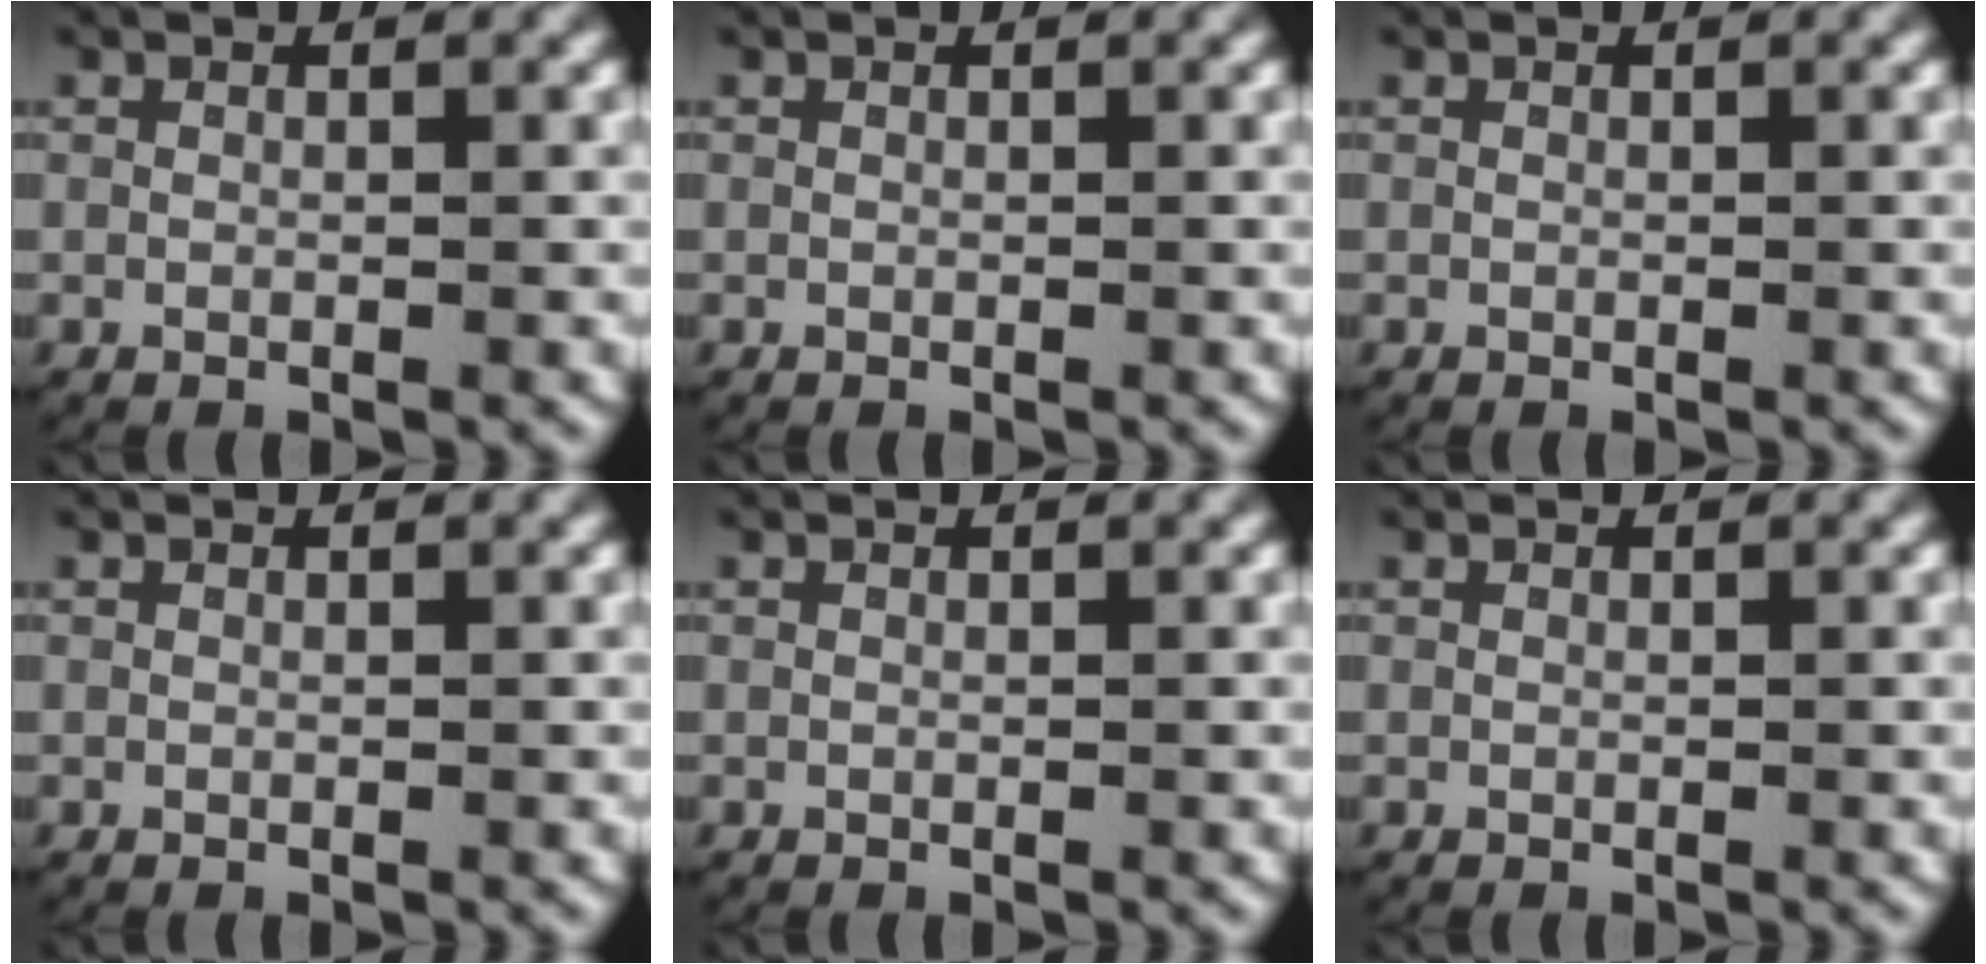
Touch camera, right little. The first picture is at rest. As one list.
[{"total": 0.0}, {"total": 0.0}, {"total": 0.0}, {"total": 0.0}, {"total": 0.0}]